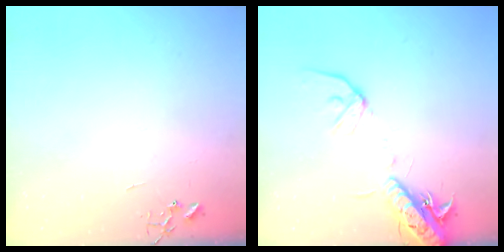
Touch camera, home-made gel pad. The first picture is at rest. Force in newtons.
{"total": 15.1, "press": 14.7, "slide": 3.3}